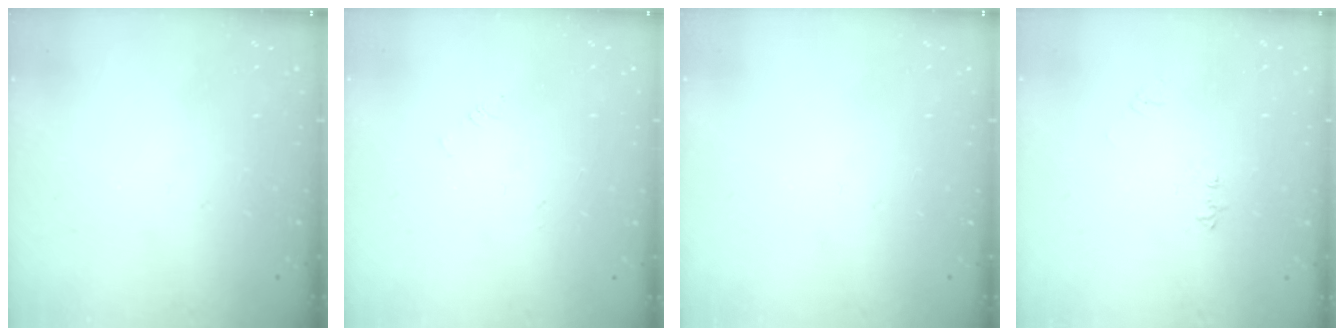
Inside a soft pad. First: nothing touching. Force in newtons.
{"total": 1.4, "press": 1.3, "slide": 0.3}
{"total": 0.0}
{"total": 5.3, "press": 5.3, "slide": 0.6}